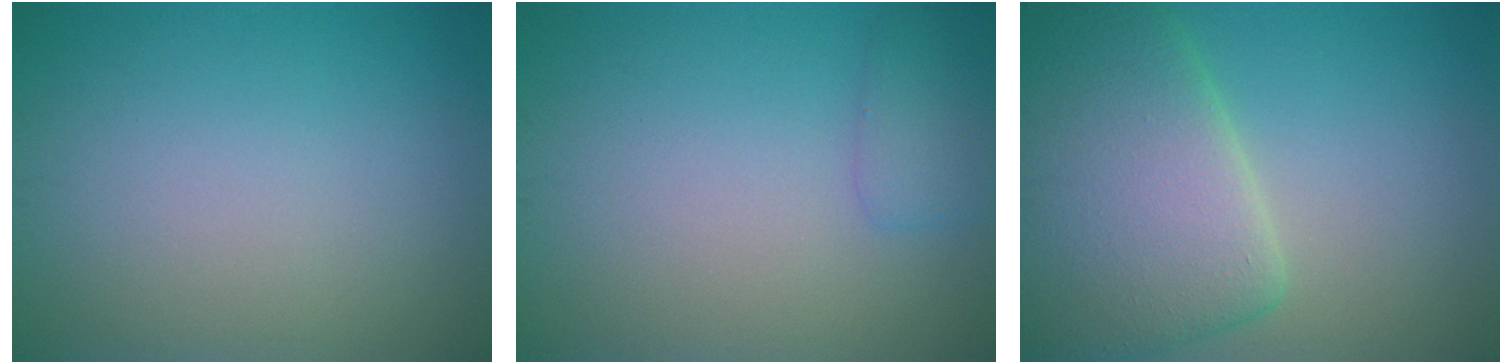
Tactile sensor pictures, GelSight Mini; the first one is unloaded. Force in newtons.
{"total": 1.6, "press": 1.6, "slide": 0.1}
{"total": 9.2, "press": 9.2, "slide": 0.8}